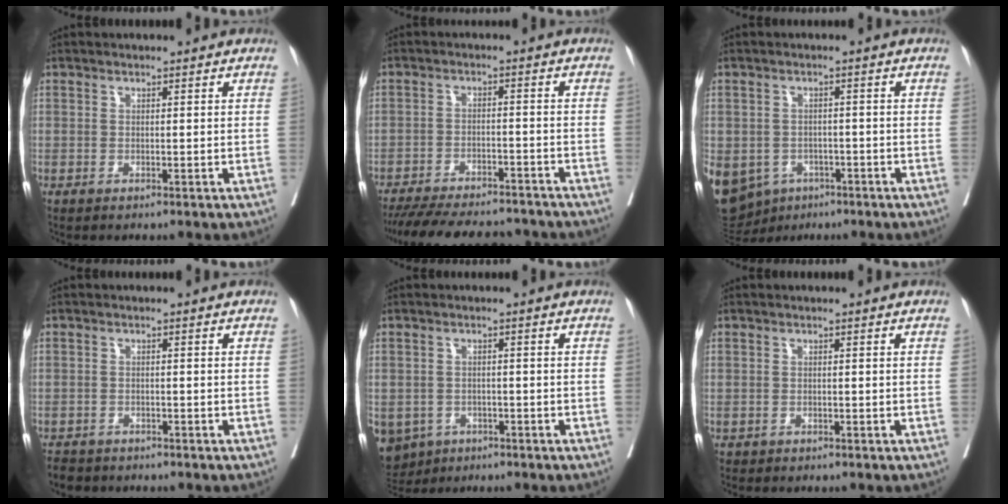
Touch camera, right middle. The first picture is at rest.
{"total": 17.5, "force": [-15.8, 3.8, 6.6], "torque": [-0.144, -0.016, -0.220]}
{"total": 19.3, "force": [-8.4, 15.6, 7.7], "torque": [-0.254, -0.006, -0.111]}
{"total": 3.6, "force": [-3.2, 1.6, 0.4], "torque": [-0.007, -0.003, -0.051]}
{"total": 8.5, "force": [-4.8, 6.7, 2.2], "torque": [-0.062, -0.005, -0.067]}
{"total": 0.5, "force": [-0.4, 0.3, 0.0], "torque": [-0.010, 0.001, -0.008]}